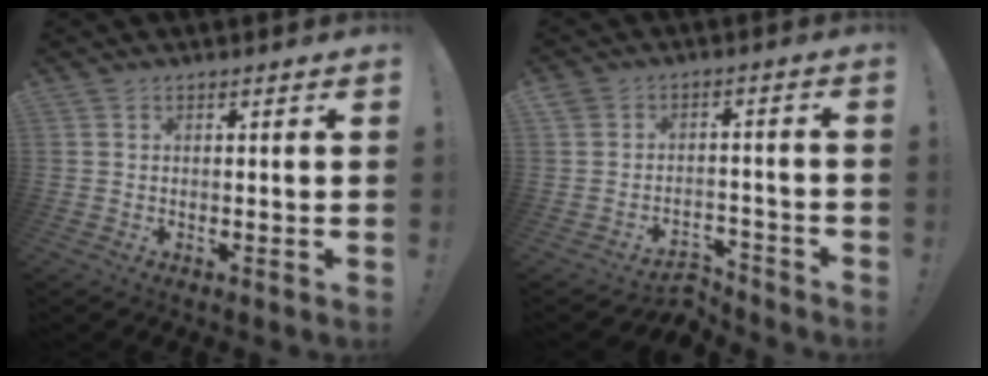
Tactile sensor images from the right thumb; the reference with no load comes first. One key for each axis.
{"total": 5.1, "fx": -3.7, "fy": 3.2, "fz": 1.5, "tx": -0.014, "ty": 0.020, "tz": -0.061}